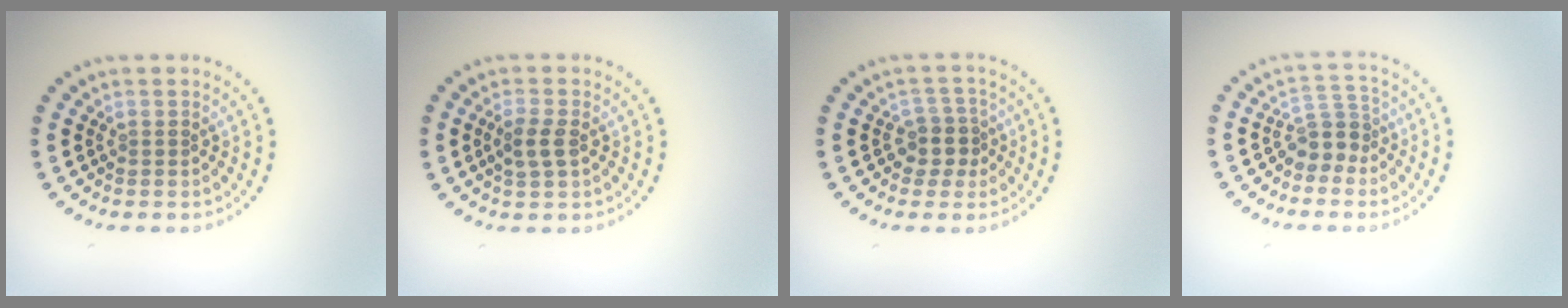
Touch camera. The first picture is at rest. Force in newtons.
{"total": 2.2, "press": 2.1, "slide": 0.4}
{"total": 2.5, "press": 2.1, "slide": 1.3}
{"total": 2.7, "press": 2.1, "slide": 1.7}